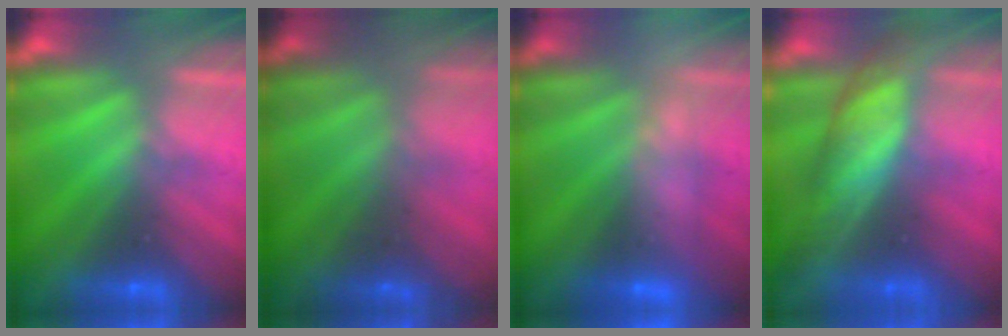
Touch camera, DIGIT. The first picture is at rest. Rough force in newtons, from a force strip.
{"total": 11.8}
{"total": 2.4}
{"total": 8.3}